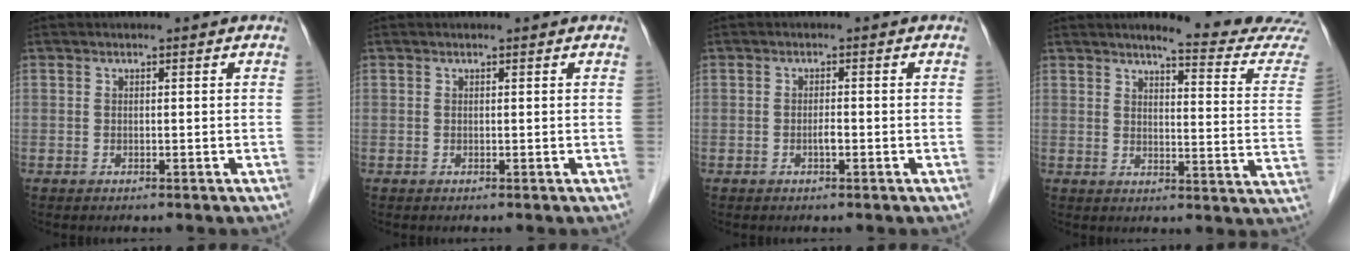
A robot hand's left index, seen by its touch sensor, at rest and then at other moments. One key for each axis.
{"total": 0.0}
{"total": 1.4, "fx": -1.2, "fy": 0.1, "fz": 0.8, "tx": -0.017, "ty": -0.005, "tz": -0.020}
{"total": 14.1, "fx": 13.4, "fy": -0.9, "fz": 4.2, "tx": -0.048, "ty": -0.101, "tz": 0.139}